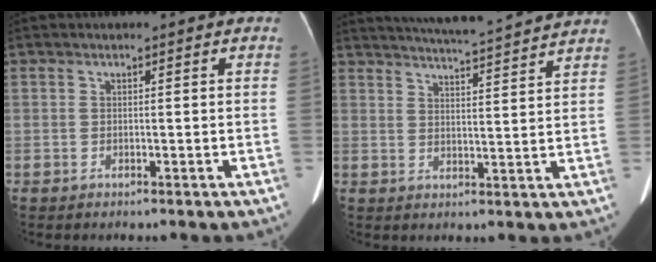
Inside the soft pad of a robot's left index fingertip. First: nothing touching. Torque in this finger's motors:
{"motor_torque": [-0.27, -0.82, 0.01, 0.01]}